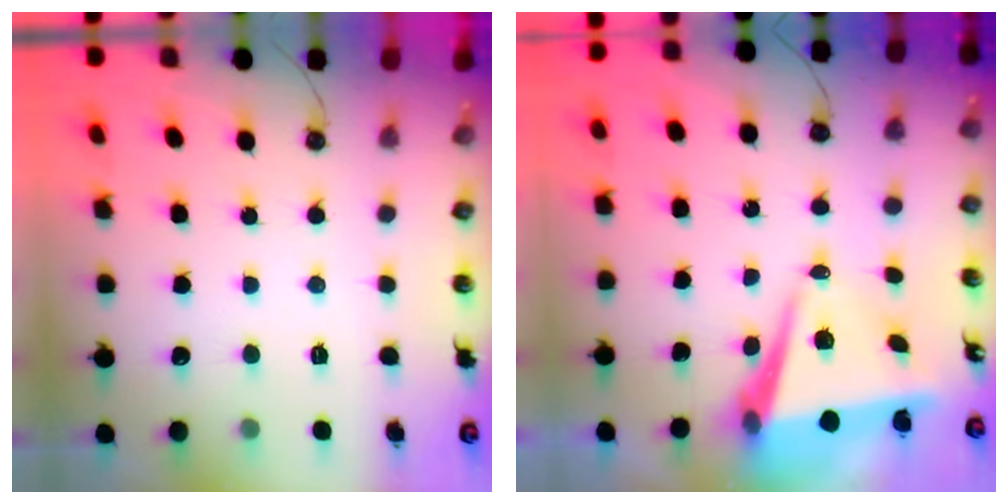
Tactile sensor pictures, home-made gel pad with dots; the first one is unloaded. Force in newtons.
{"total": 8.0, "press": 7.8, "slide": 1.7}